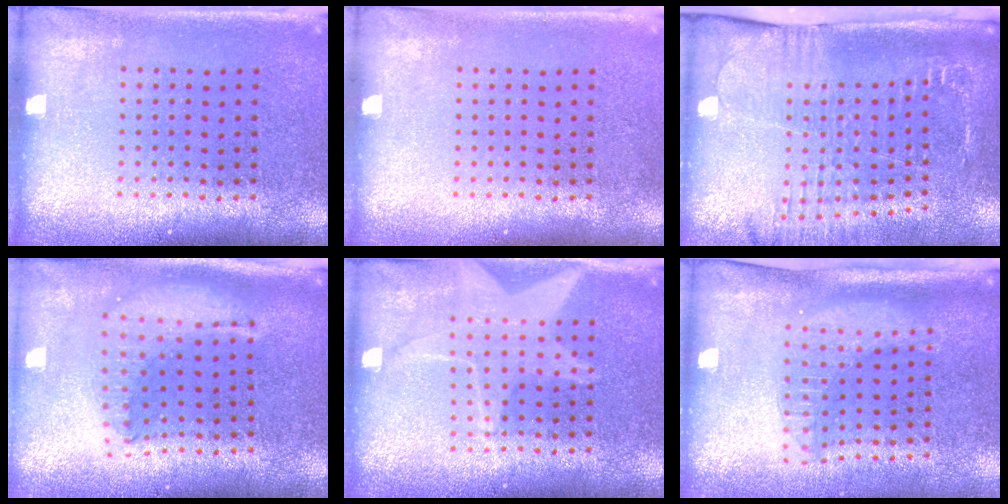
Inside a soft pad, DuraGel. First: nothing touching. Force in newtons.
{"total": 0.0}
{"total": 2.6, "press": 2.0, "slide": 1.6}
{"total": 2.1, "press": 1.7, "slide": 1.3}
{"total": 2.7, "press": 2.7, "slide": 0.4}
{"total": 1.9, "press": 1.6, "slide": 1.1}